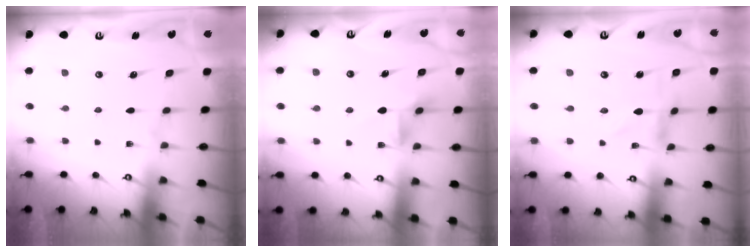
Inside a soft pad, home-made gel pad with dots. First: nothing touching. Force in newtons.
{"total": 4.7, "press": 4.6, "slide": 0.4}
{"total": 0.0}